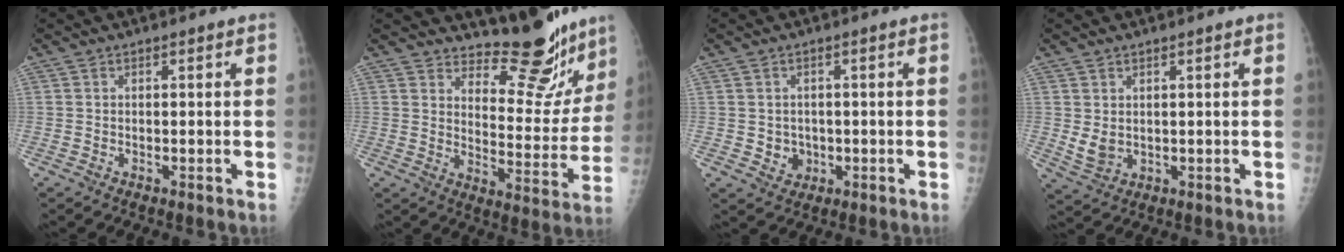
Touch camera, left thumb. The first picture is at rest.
{"total": 14.3, "force": [13.0, 4.3, 4.3], "torque": [-0.014, -0.115, 0.177]}
{"total": 3.2, "force": [-0.3, 2.9, 1.2], "torque": [-0.003, 0.001, 0.004]}
{"total": 3.5, "force": [1.0, 2.4, 2.3], "torque": [-0.038, -0.016, 0.030]}